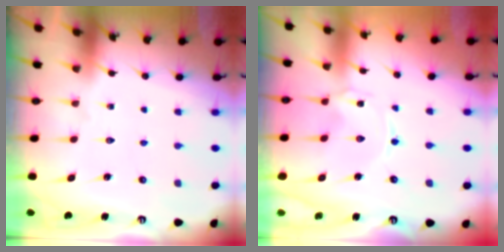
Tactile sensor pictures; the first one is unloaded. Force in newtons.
{"total": 0.0}